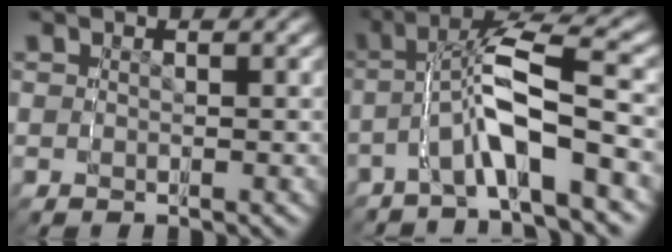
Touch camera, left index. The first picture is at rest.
{"total": 4.9, "force": [-0.8, 0.9, 4.8], "torque": [-0.093, 0.013, -0.015]}